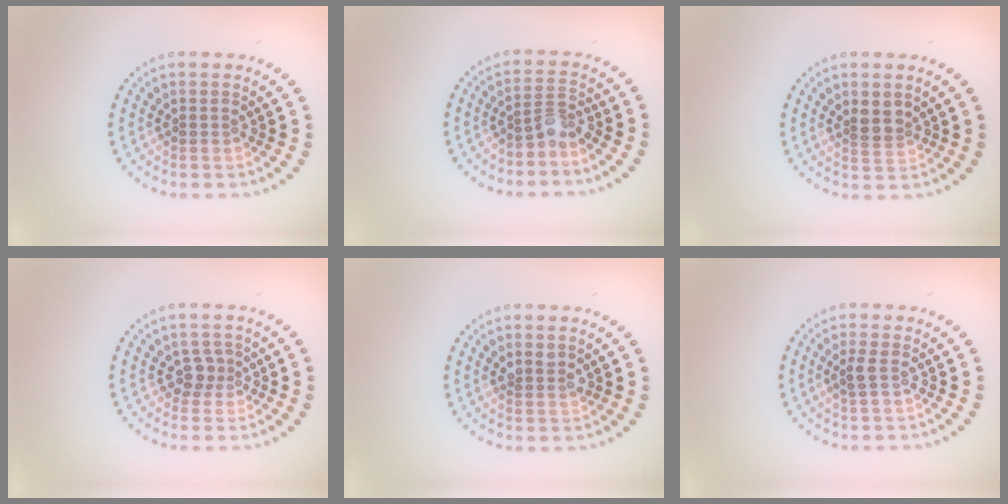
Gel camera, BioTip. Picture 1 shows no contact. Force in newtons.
{"total": 2.1, "press": 1.5, "slide": 1.4}
{"total": 2.1, "press": 1.7, "slide": 1.1}
{"total": 1.7, "press": 1.4, "slide": 1.0}
{"total": 1.1, "press": 1.1, "slide": 0.4}
{"total": 1.2, "press": 1.0, "slide": 0.6}